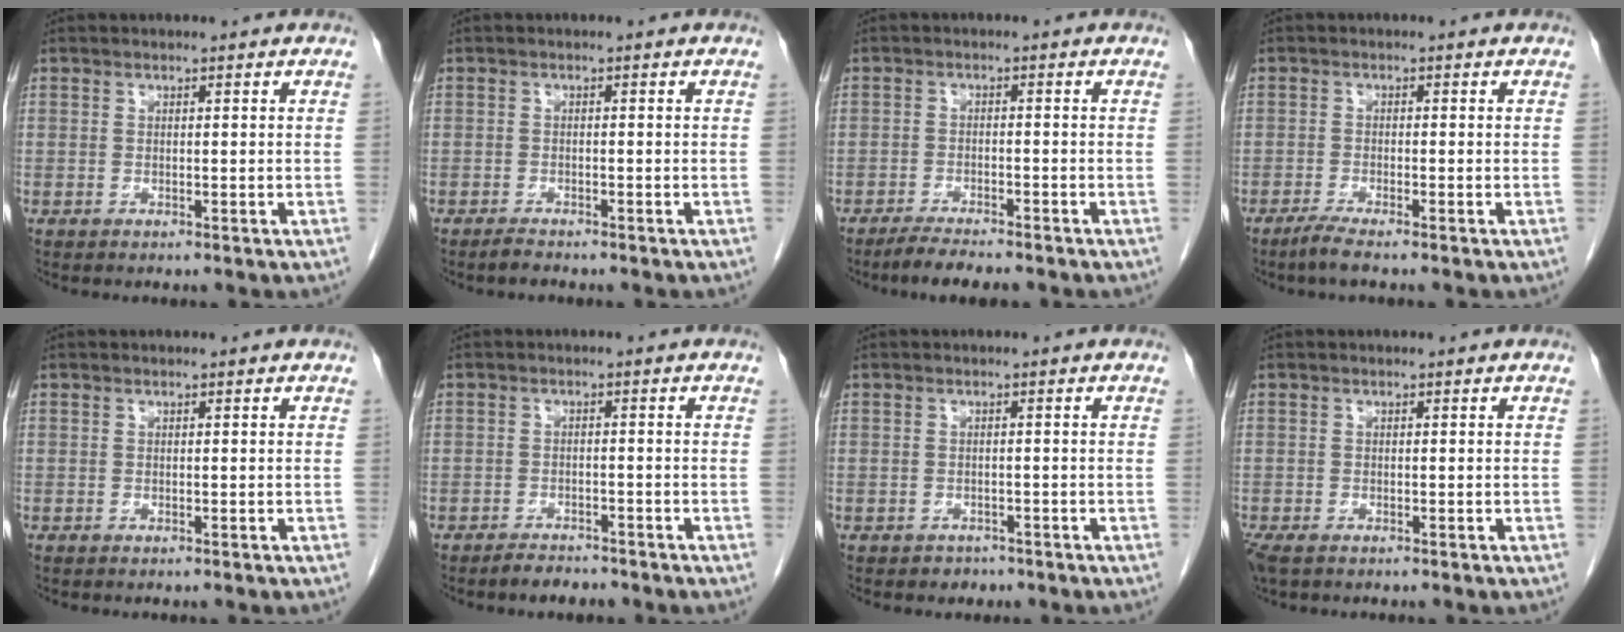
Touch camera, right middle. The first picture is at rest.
{"total": 1.3, "force": [-1.2, 0.2, 0.5], "torque": [-0.016, -0.003, -0.021]}
{"total": 4.8, "force": [-4.2, 0.4, 2.3], "torque": [-0.039, -0.012, -0.070]}
{"total": 2.4, "force": [-1.9, -0.2, 1.4], "torque": [-0.038, -0.007, -0.041]}
{"total": 0.0}
{"total": 2.9, "force": [-2.6, 0.9, 1.0], "torque": [-0.021, -0.002, -0.040]}
{"total": 1.6, "force": [-1.1, 1.1, 0.0], "torque": [-0.007, 0.003, -0.017]}
{"total": 3.3, "force": [-2.2, 1.6, 2.0], "torque": [-0.048, -0.012, -0.037]}